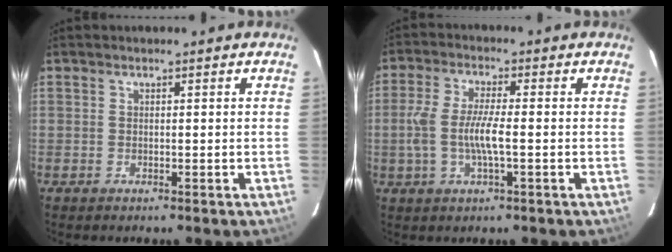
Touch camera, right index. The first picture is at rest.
{"total": 7.4, "force": [-1.3, 1.4, 7.2], "torque": [-0.146, 0.001, -0.025]}